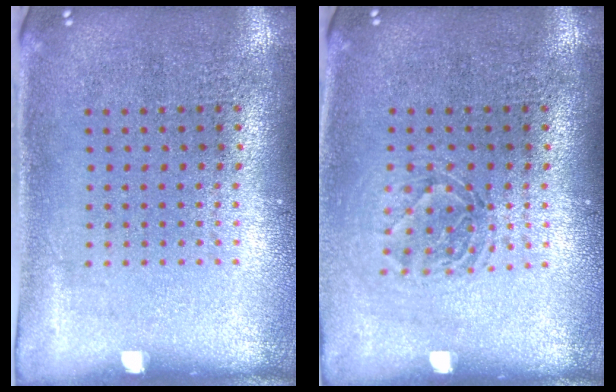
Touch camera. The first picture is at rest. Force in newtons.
{"total": 1.3, "press": 1.2, "slide": 0.6}